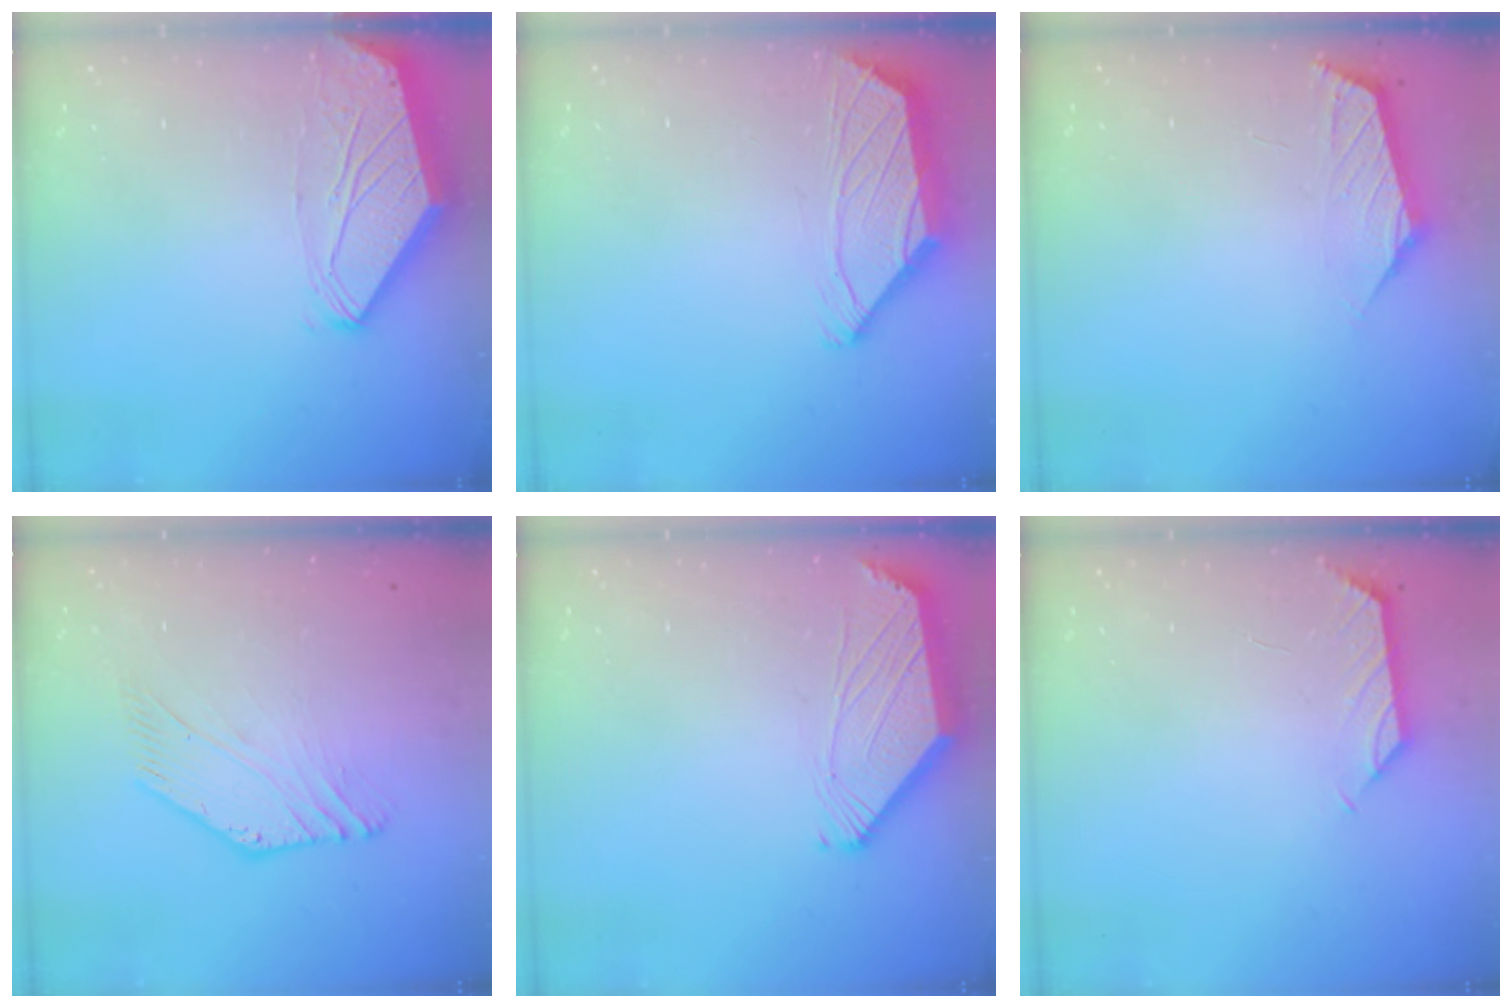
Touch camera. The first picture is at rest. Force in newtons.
{"total": 1.8, "press": 1.6, "slide": 0.7}
{"total": 1.0, "press": 0.9, "slide": 0.4}
{"total": 4.2, "press": 4.1, "slide": 0.9}
{"total": 0.0}
{"total": 0.5, "press": 0.3, "slide": 0.4}